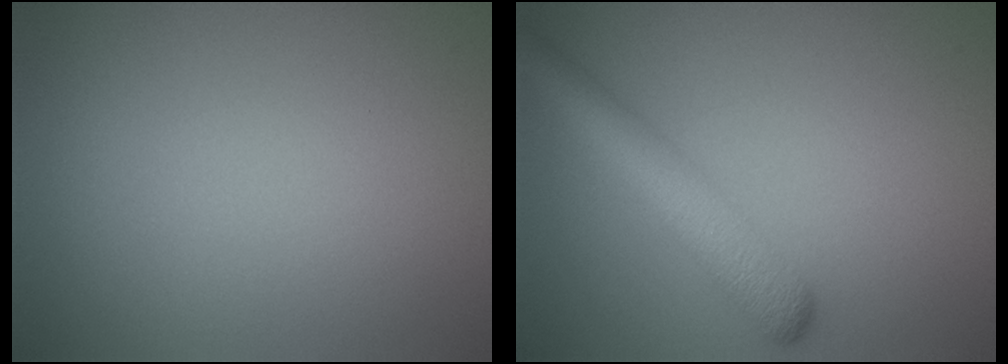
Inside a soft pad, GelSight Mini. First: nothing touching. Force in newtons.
{"total": 4.3, "press": 4.3, "slide": 0.3}